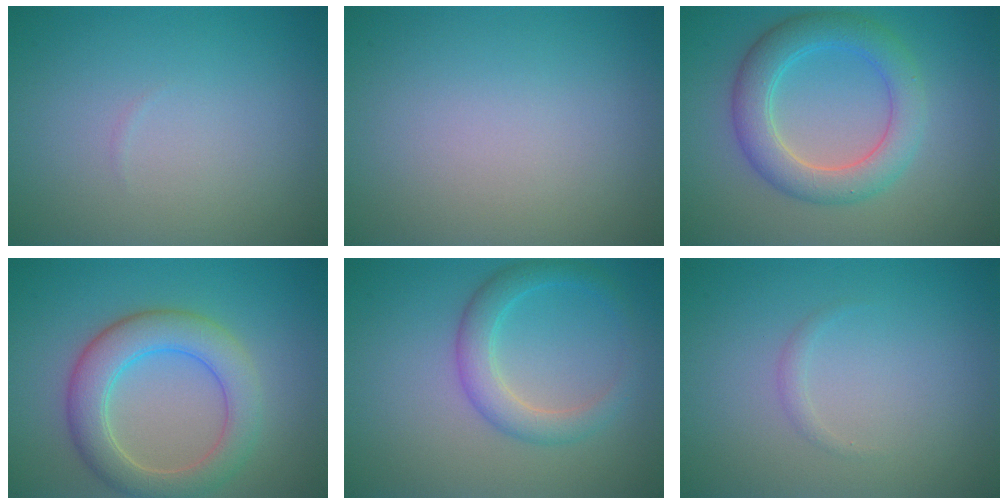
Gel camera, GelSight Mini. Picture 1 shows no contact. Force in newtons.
{"total": 0.0}
{"total": 5.0, "press": 5.0, "slide": 0.1}
{"total": 5.7, "press": 5.6, "slide": 0.6}
{"total": 3.2, "press": 3.2, "slide": 0.1}
{"total": 0.6, "press": 0.6, "slide": 0.0}